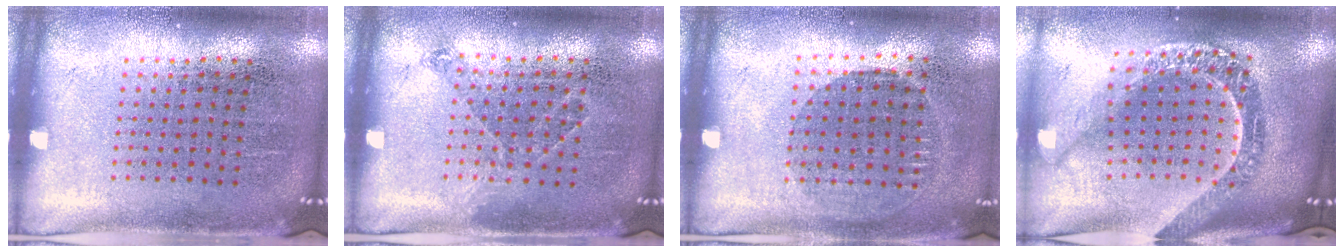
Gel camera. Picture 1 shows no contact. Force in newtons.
{"total": 0.9, "press": 0.7, "slide": 0.5}
{"total": 0.9, "press": 0.8, "slide": 0.4}
{"total": 2.9, "press": 2.2, "slide": 1.8}